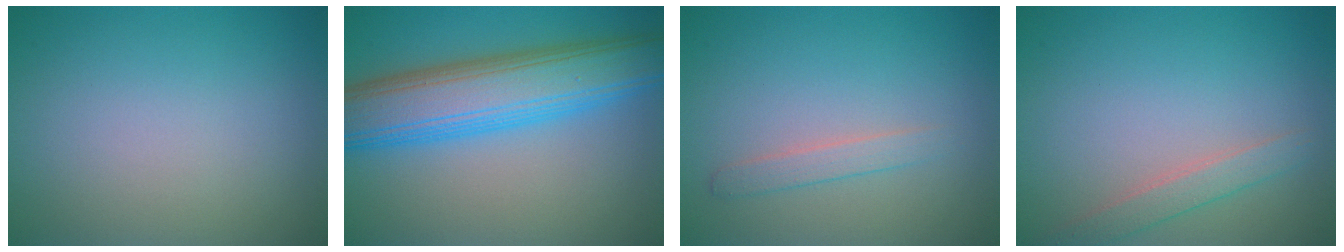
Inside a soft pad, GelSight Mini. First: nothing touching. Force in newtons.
{"total": 9.5, "press": 9.5, "slide": 0.2}
{"total": 1.4, "press": 1.4, "slide": 0.1}
{"total": 1.9, "press": 1.9, "slide": 0.1}